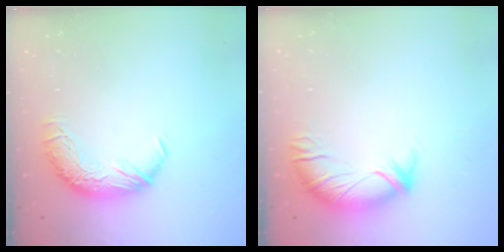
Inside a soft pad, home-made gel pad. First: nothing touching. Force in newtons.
{"total": 2.4, "press": 1.9, "slide": 1.5}